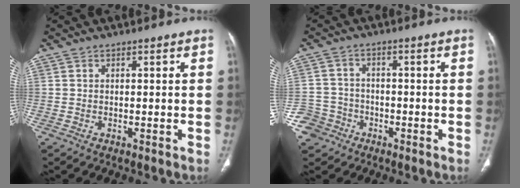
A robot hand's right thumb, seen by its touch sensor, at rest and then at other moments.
{"total": 6.5, "force": [-3.6, 5.4, 0.4], "torque": [0.008, 0.027, -0.066]}